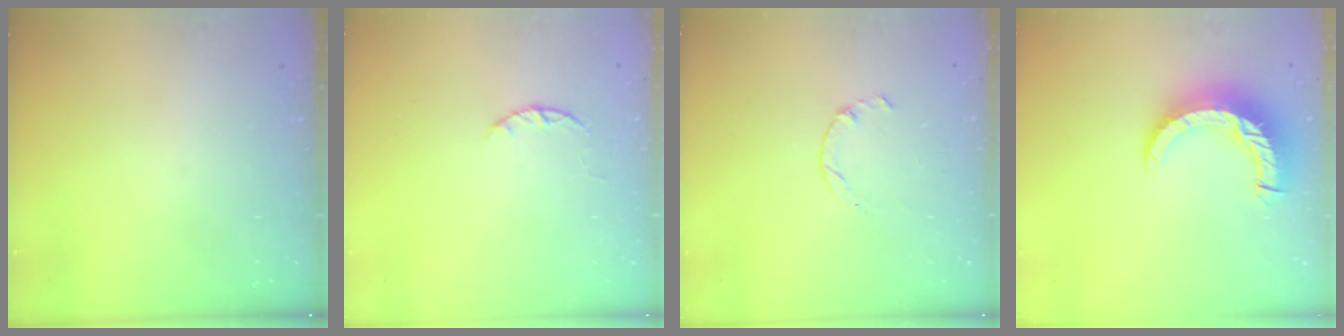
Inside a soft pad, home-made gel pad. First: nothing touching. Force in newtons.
{"total": 2.5, "press": 2.4, "slide": 0.4}
{"total": 1.3, "press": 1.2, "slide": 0.4}
{"total": 11.4, "press": 11.3, "slide": 1.1}